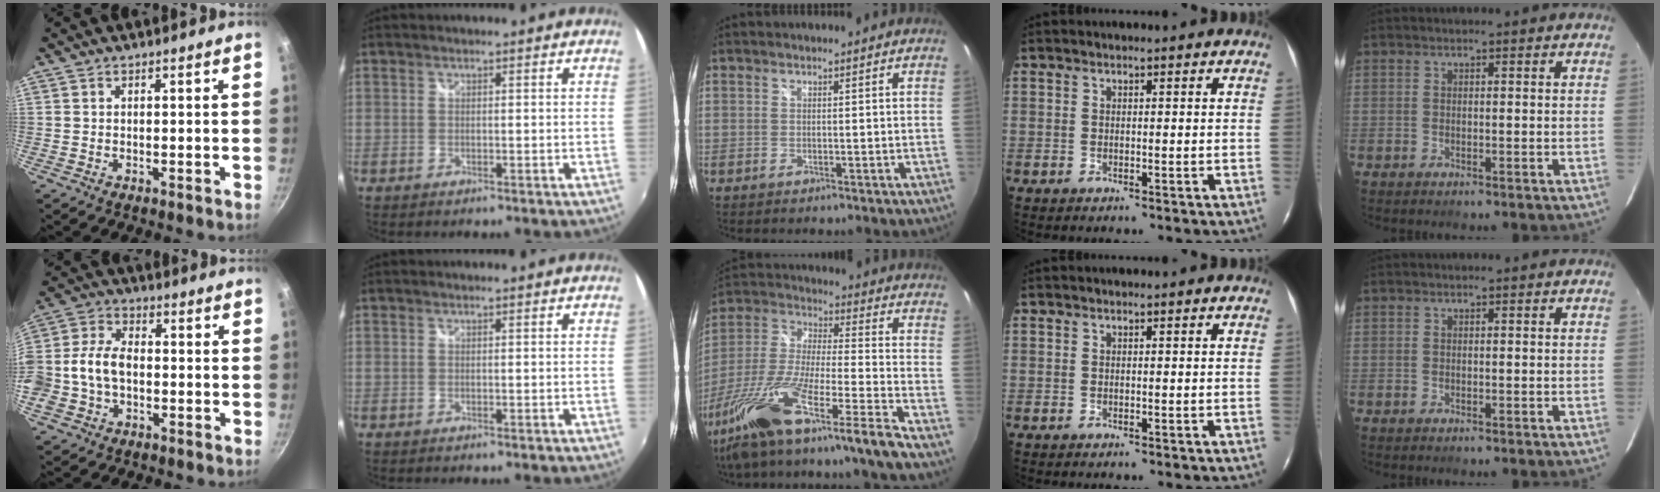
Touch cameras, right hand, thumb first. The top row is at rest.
{"thumb": {"total": 11.1, "force": [-1.8, 7.6, 7.9], "torque": [-0.149, 0.035, -0.046]}, "middle": {"total": 21.0, "force": [-15.7, -1.4, 14.0], "torque": [-0.249, -0.050, -0.288]}}